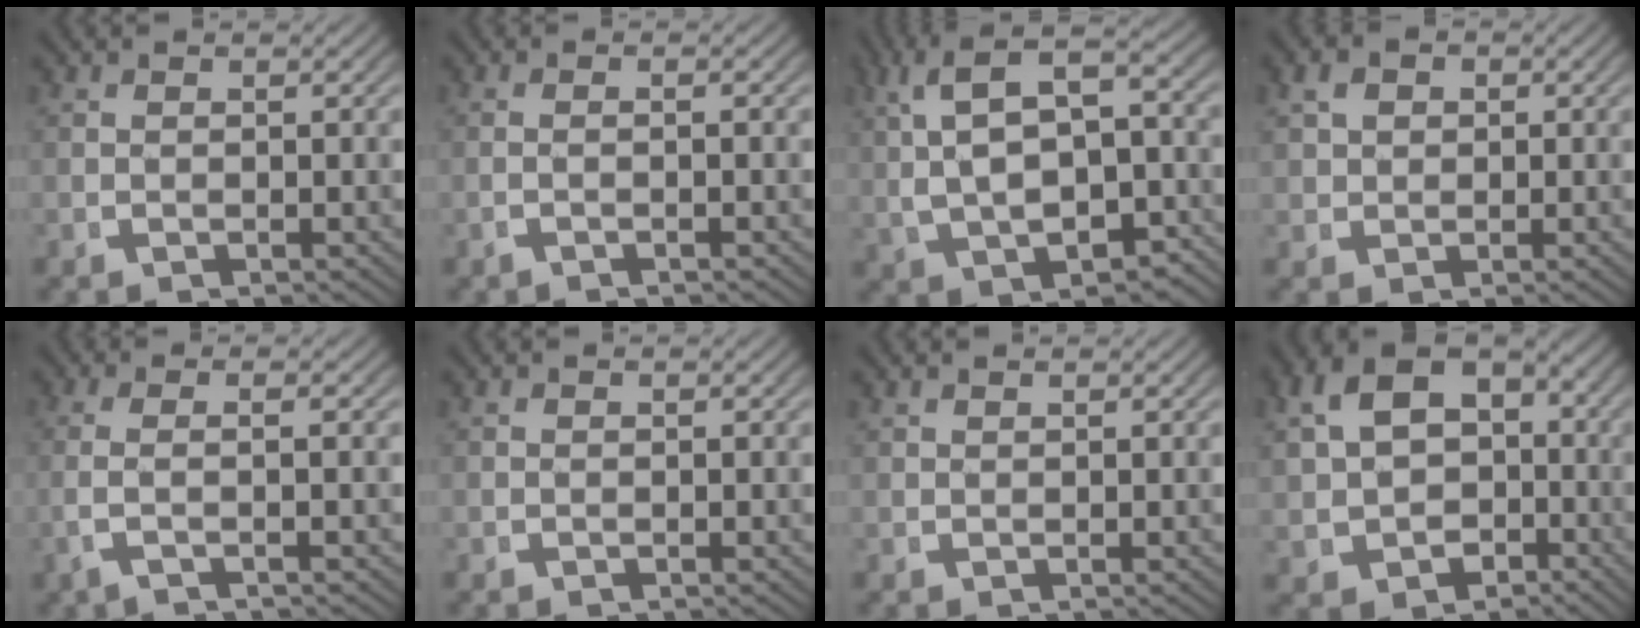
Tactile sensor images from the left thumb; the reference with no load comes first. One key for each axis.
{"total": 1.2, "fx": -0.6, "fy": -0.2, "fz": 1.1, "tx": -0.026, "ty": 0.002, "tz": -0.010}
{"total": 9.0, "fx": 1.3, "fy": 5.3, "fz": 7.2, "tx": -0.124, "ty": 0.006, "tz": 0.032}
{"total": 2.6, "fx": 1.0, "fy": 2.1, "fz": 1.2, "tx": -0.028, "ty": -0.004, "tz": 0.022}
{"total": 3.1, "fx": -0.3, "fy": 0.3, "fz": 3.1, "tx": -0.081, "ty": 0.000, "tz": -0.002}
{"total": 0.0}
{"total": 0.7, "fx": 0.7, "fy": -0.2, "fz": -0.1, "tx": 0.000, "ty": -0.002, "tz": 0.019}
{"total": 10.0, "fx": 0.5, "fy": 8.0, "fz": 6.1, "tx": -0.130, "ty": -0.032, "tz": 0.028}